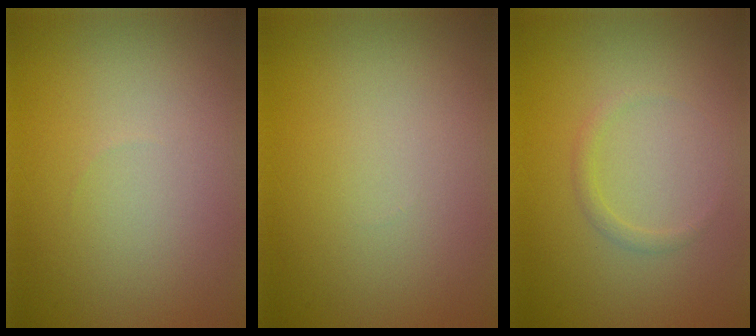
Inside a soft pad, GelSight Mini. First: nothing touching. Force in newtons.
{"total": 0.0}
{"total": 0.8, "press": 0.8, "slide": 0.0}